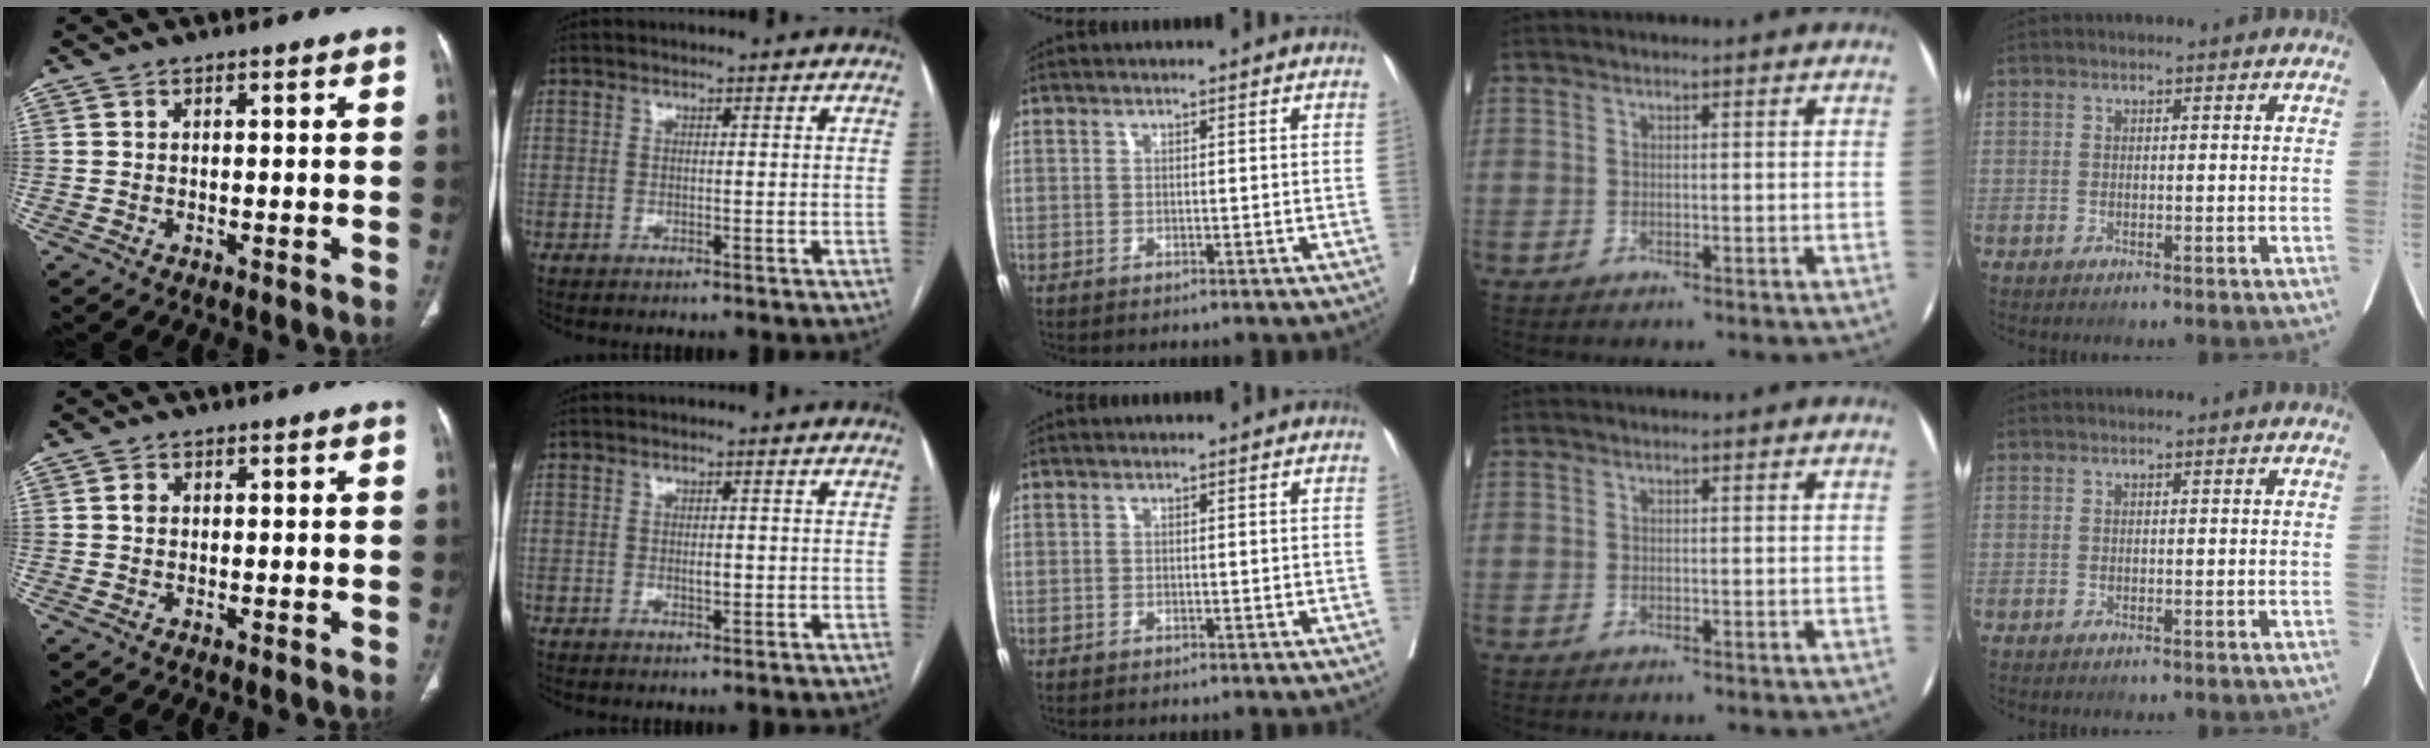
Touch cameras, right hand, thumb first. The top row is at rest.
{"thumb": {"total": 0.9, "force": [0.1, 0.8, 0.5], "torque": [-0.008, 0.002, -0.001]}, "index": {"total": 1.3, "force": [-0.1, 0.5, 1.2], "torque": [-0.021, -0.001, -0.001]}}